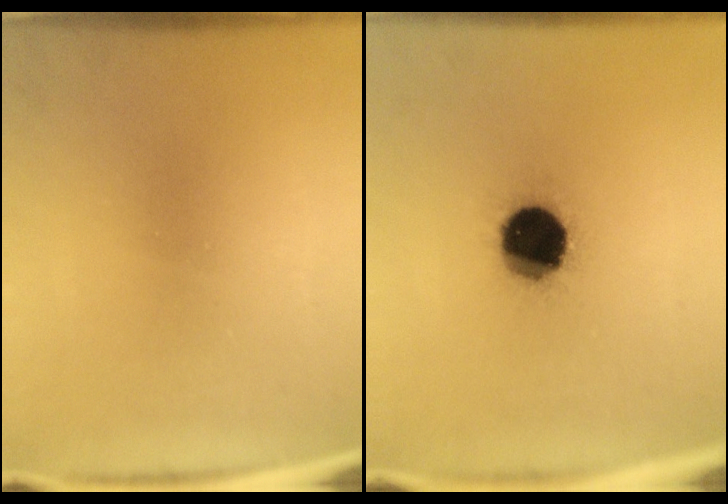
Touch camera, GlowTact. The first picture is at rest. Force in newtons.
{"total": 18.4}